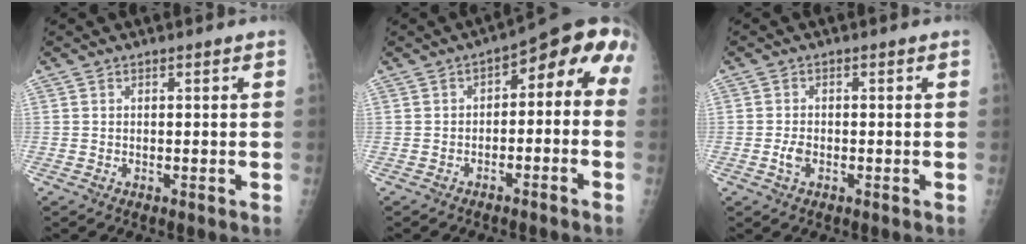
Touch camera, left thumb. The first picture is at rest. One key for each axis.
{"total": 8.6, "fx": -1.9, "fy": 5.2, "fz": 6.7, "tx": -0.050, "ty": 0.054, "tz": -0.035}
{"total": 2.1, "fx": -0.6, "fy": 1.3, "fz": 1.5, "tx": -0.029, "ty": 0.002, "tz": -0.013}